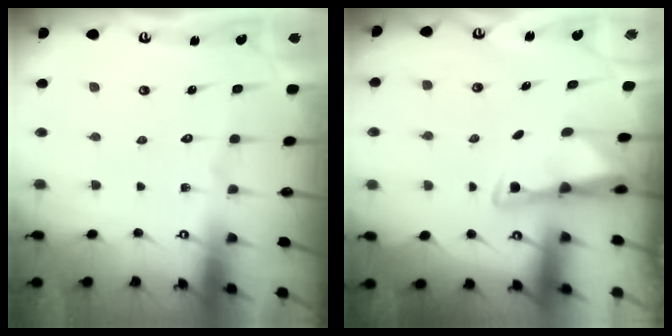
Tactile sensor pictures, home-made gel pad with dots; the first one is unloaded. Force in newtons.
{"total": 3.4, "press": 3.4, "slide": 0.4}